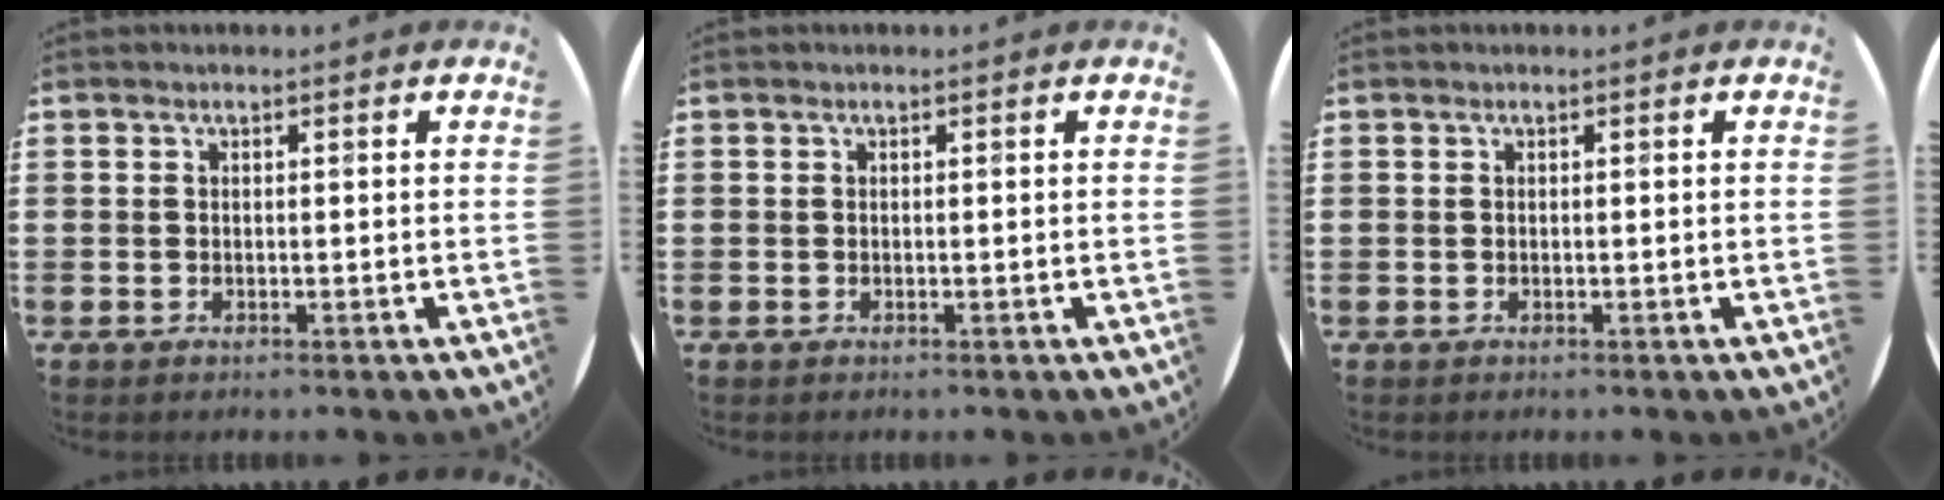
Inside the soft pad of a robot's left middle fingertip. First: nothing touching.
{"total": 0.0}
{"total": 0.0}